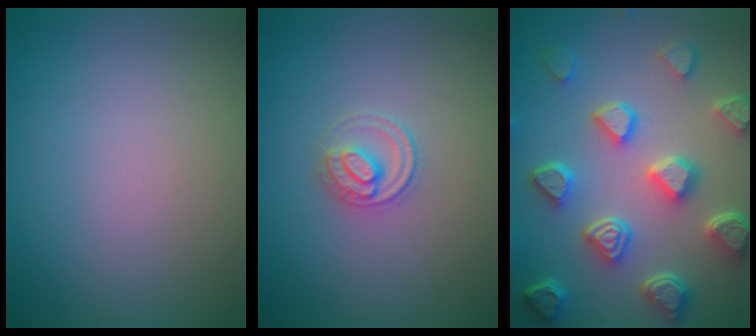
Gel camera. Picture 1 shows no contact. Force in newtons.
{"total": 2.2, "press": 2.2, "slide": 0.2}
{"total": 7.5, "press": 6.0, "slide": 4.6}